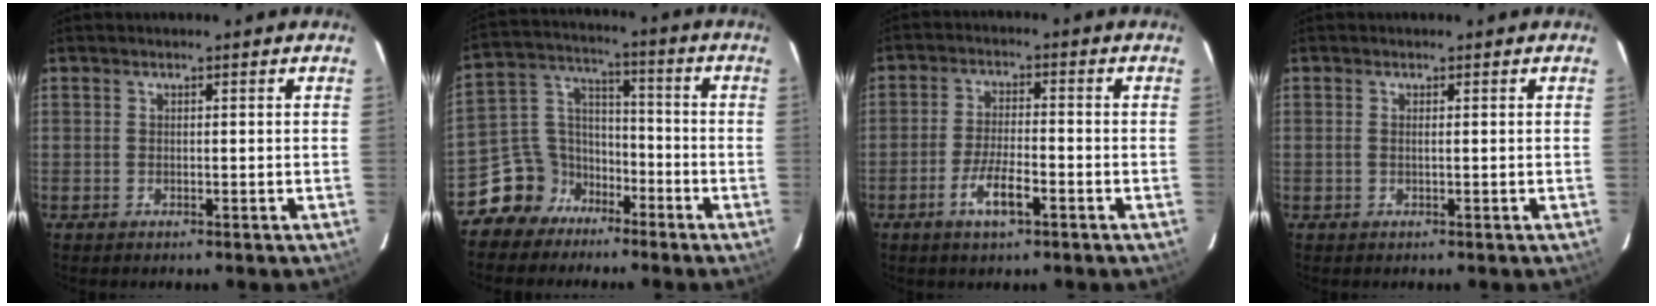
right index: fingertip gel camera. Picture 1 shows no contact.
{"total": 10.3, "force": [-7.1, 7.4, 1.5], "torque": [-0.048, 0.055, -0.129]}
{"total": 6.7, "force": [-3.5, 1.6, 5.5], "torque": [-0.113, -0.005, -0.063]}
{"total": 0.6, "force": [0.0, -0.1, 0.6], "torque": [-0.012, 0.001, -0.002]}